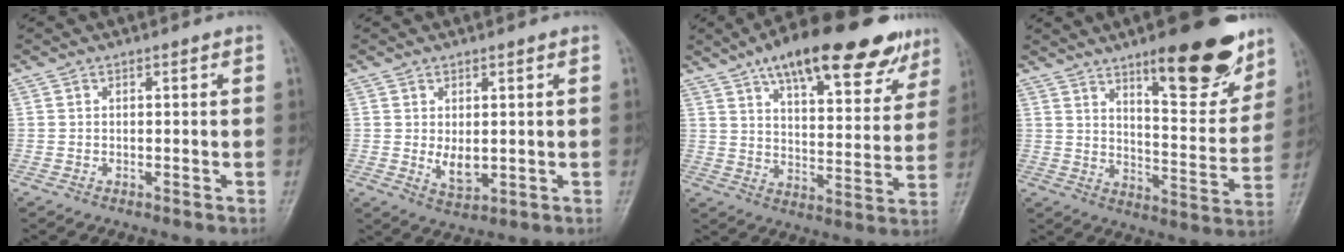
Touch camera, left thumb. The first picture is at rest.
{"total": 4.7, "force": [0.5, 2.5, 4.0], "torque": [-0.057, -0.013, 0.018]}
{"total": 23.8, "force": [15.4, 8.7, 16.0], "torque": [-0.198, -0.025, 0.225]}
{"total": 18.4, "force": [11.8, 5.4, 13.0], "torque": [-0.137, -0.073, 0.179]}